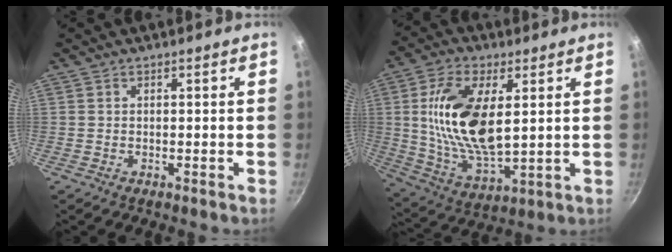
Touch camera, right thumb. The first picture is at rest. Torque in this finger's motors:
{"motor_torque": [2.35, 2.52, 1.97, 0.05, 0.52]}